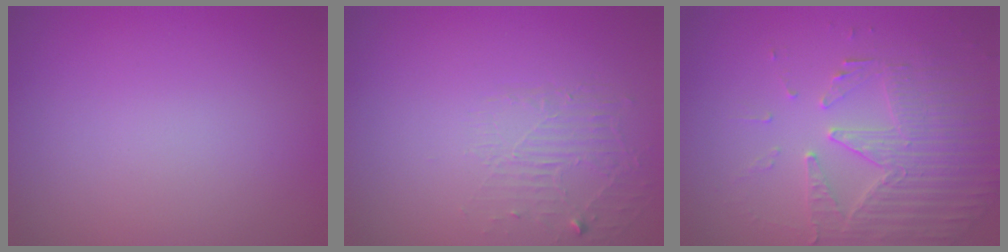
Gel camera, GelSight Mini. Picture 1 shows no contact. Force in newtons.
{"total": 1.8, "press": 0.4, "slide": 1.8}
{"total": 4.1, "press": 3.9, "slide": 1.4}